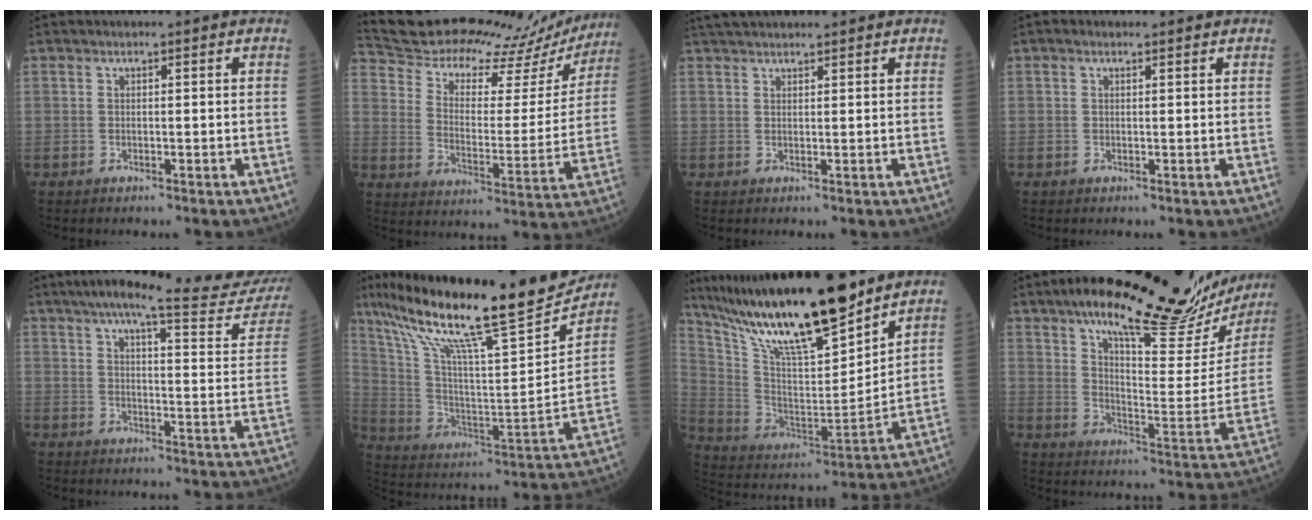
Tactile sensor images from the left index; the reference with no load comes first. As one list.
[{"total": 25.9, "force": [23.9, 7.0, 7.1], "torque": [-0.126, -0.037, 0.311]}, {"total": 6.1, "force": [5.6, 0.9, 2.5], "torque": [-0.039, 0.040, 0.093]}, {"total": 0.8, "force": [0.6, 0.3, 0.5], "torque": [-0.017, 0.007, 0.008]}, {"total": 22.9, "force": [20.5, 1.0, 10.0], "torque": [-0.143, -0.048, 0.248]}, {"total": 26.5, "force": [21.2, 2.1, 15.7], "torque": [-0.282, -0.007, 0.340]}, {"total": 22.2, "force": [17.7, 2.8, 13.1], "torque": [-0.236, -0.004, 0.321]}, {"total": 26.1, "force": [21.0, 5.4, 14.6], "torque": [-0.212, -0.011, 0.277]}]